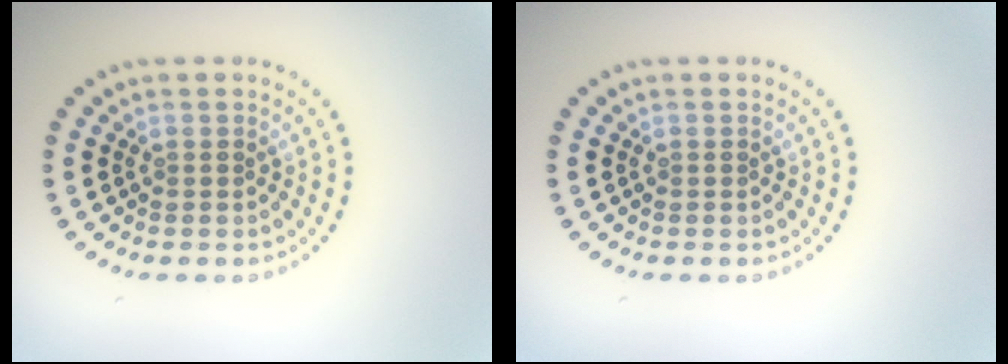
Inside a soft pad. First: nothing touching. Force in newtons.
{"total": 0.0}